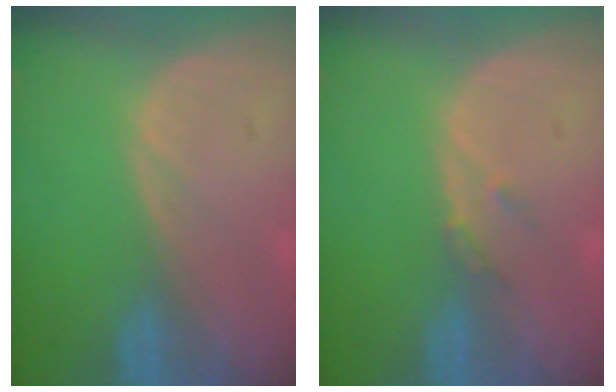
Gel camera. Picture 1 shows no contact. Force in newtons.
{"total": 1.5, "press": 1.3, "slide": 0.7}